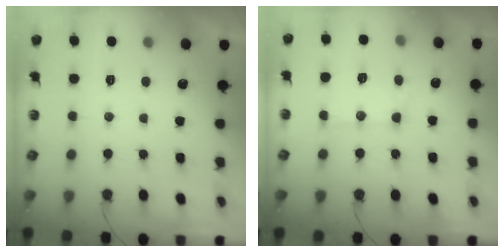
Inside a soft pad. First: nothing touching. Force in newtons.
{"total": 11.9, "press": 11.9, "slide": 0.8}